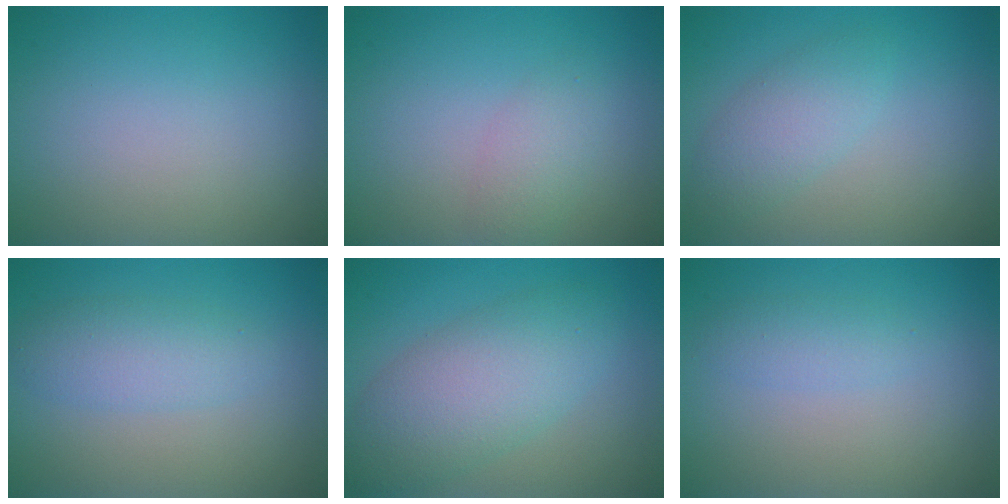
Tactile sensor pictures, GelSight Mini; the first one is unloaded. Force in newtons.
{"total": 1.9, "press": 1.9, "slide": 0.1}
{"total": 2.7, "press": 2.7, "slide": 0.1}
{"total": 2.9, "press": 2.9, "slide": 0.1}
{"total": 6.0, "press": 6.0, "slide": 0.3}
{"total": 1.5, "press": 1.5, "slide": 0.1}